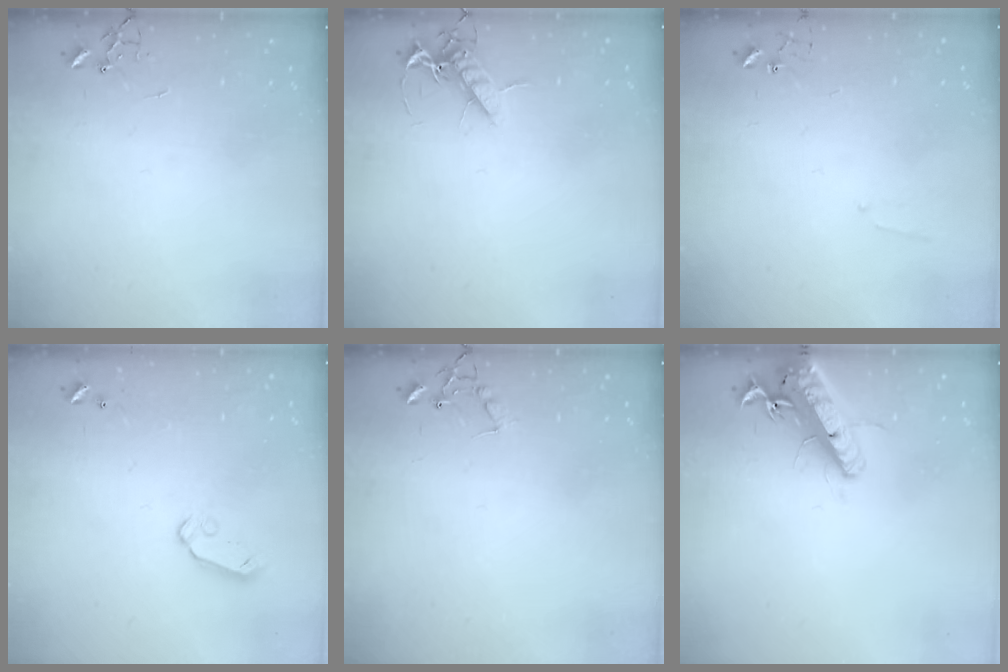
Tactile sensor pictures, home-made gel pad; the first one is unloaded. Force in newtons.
{"total": 9.3, "press": 9.2, "slide": 1.3}
{"total": 5.1, "press": 5.1, "slide": 0.5}
{"total": 6.2, "press": 6.2, "slide": 0.6}
{"total": 7.5, "press": 7.5, "slide": 0.4}
{"total": 17.1, "press": 16.8, "slide": 3.4}